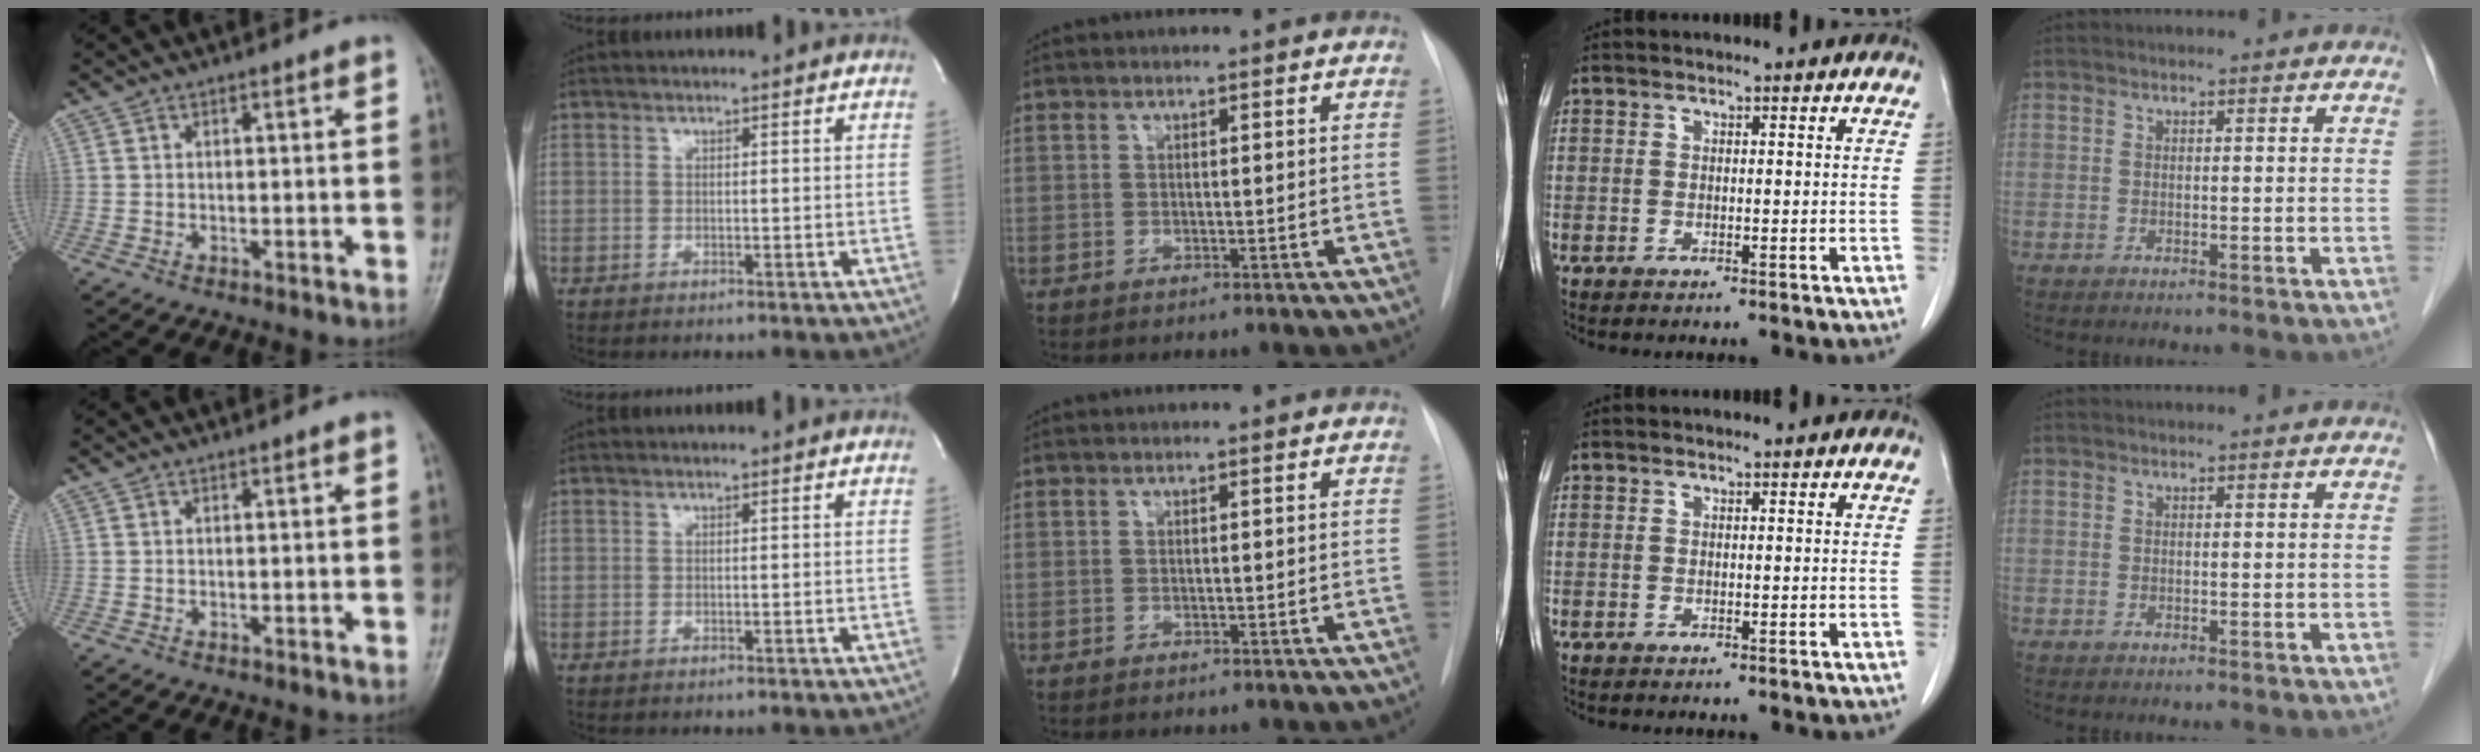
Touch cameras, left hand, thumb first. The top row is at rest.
{}